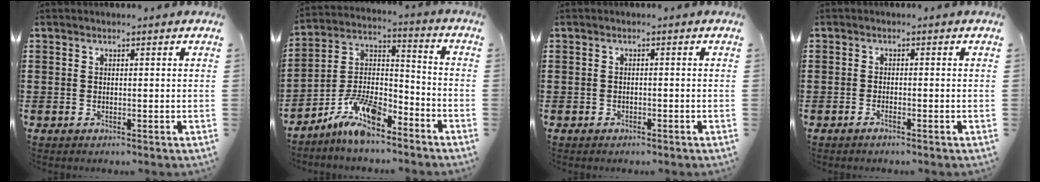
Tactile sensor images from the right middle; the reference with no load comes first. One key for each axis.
{"total": 10.6, "fx": -8.3, "fy": 3.4, "fz": 5.5, "tx": -0.118, "ty": 0.017, "tz": -0.163}
{"total": 0.8, "fx": -0.7, "fy": 0.4, "fz": 0.1, "tx": -0.003, "ty": 0.001, "tz": -0.016}
{"total": 1.0, "fx": -0.8, "fy": 0.0, "fz": 0.7, "tx": -0.015, "ty": -0.005, "tz": -0.013}